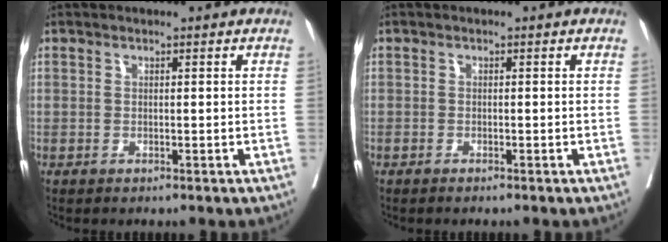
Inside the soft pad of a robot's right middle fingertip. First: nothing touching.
{"total": 0.9, "force": [-0.8, 0.1, 0.4], "torque": [-0.009, -0.003, -0.011]}